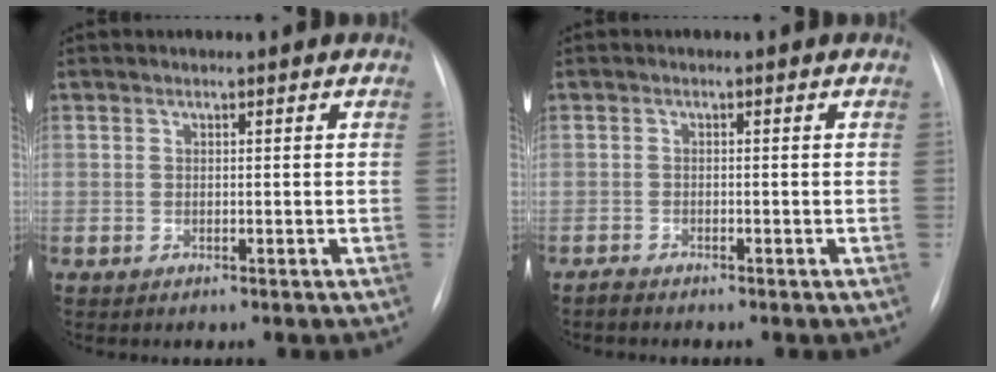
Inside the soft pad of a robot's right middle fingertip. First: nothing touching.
{"total": 0.9, "force": [-0.9, 0.2, 0.2], "torque": [-0.005, -0.001, -0.017]}